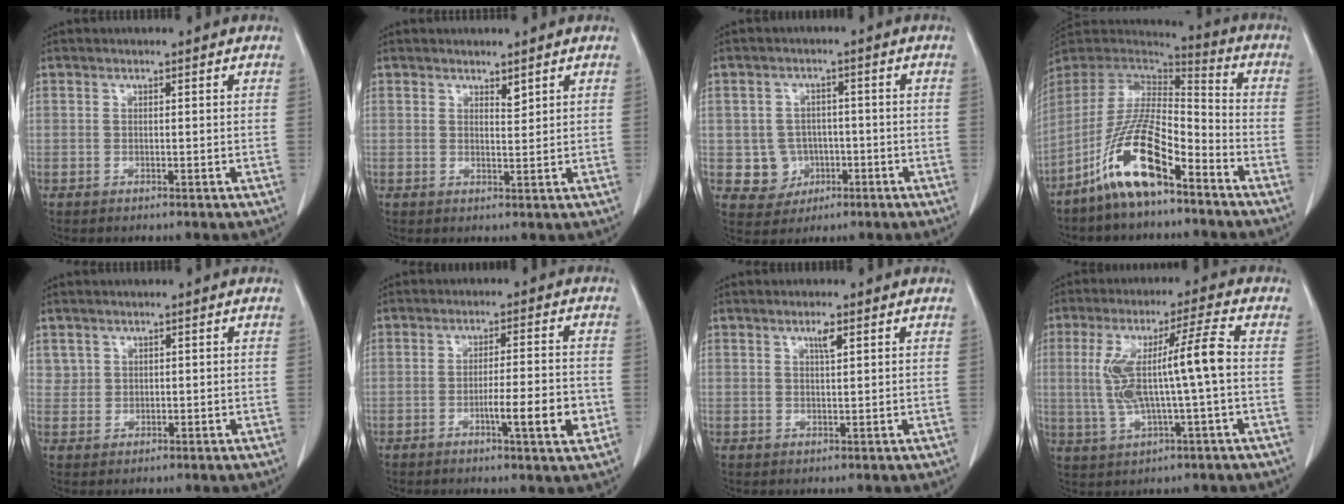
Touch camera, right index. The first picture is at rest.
{"total": 1.4, "force": [1.2, 0.3, 0.7], "torque": [-0.013, -0.006, 0.021]}
{"total": 5.1, "force": [-0.8, 5.0, 0.7], "torque": [0.001, 0.010, -0.002]}
{"total": 14.3, "force": [-8.8, 3.2, 10.8], "torque": [-0.209, -0.002, -0.164]}
{"total": 2.0, "force": [1.1, 1.6, -0.2], "torque": [0.020, 0.002, 0.015]}
{"total": 7.4, "force": [-2.3, 0.7, 7.0], "torque": [-0.100, -0.004, -0.031]}
{"total": 1.9, "force": [1.1, 0.2, 1.6], "torque": [-0.031, -0.001, 0.019]}
{"total": 11.0, "force": [0.2, 0.2, 11.0], "torque": [-0.224, 0.018, 0.007]}